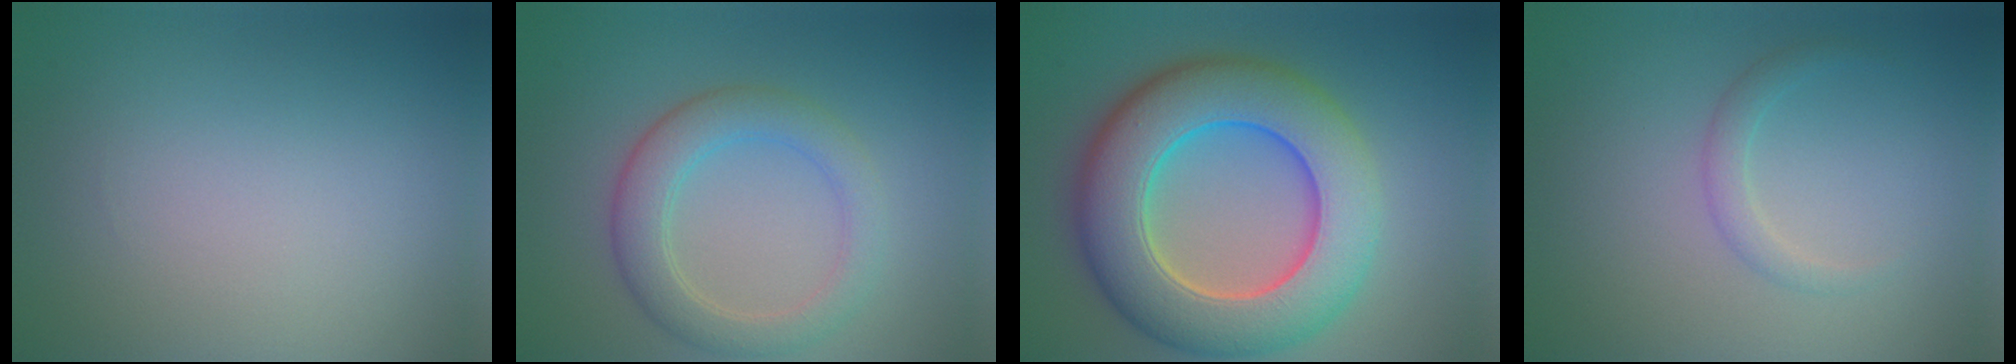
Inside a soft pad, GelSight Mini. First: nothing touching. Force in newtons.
{"total": 4.2, "press": 4.2, "slide": 0.2}
{"total": 11.6, "press": 11.6, "slide": 0.4}
{"total": 1.5, "press": 1.5, "slide": 0.0}